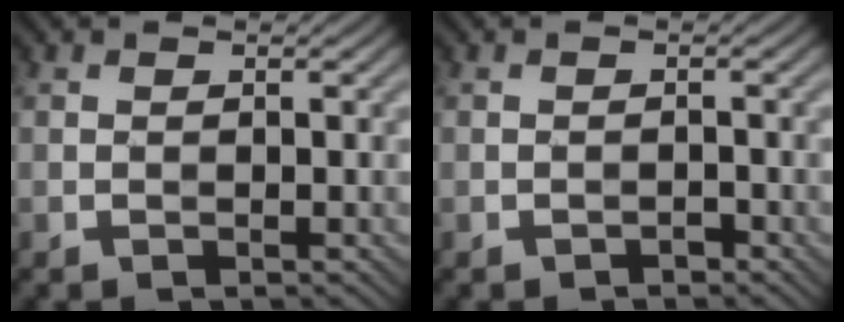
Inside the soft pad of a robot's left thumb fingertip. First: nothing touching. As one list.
[{"total": 0.8, "force": [-0.7, 0.2, 0.1], "torque": [0.001, -0.001, -0.015]}]